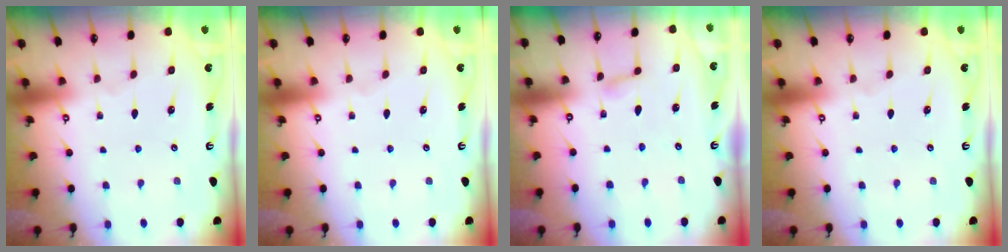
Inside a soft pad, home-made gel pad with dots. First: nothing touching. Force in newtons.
{"total": 0.0}
{"total": 3.0, "press": 3.0, "slide": 0.3}
{"total": 0.0}